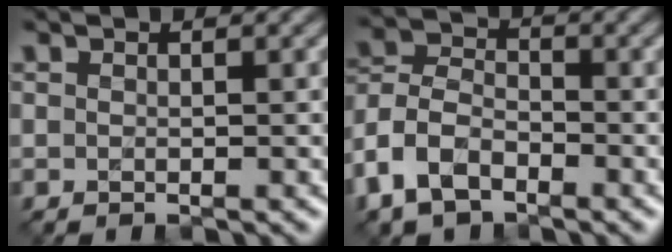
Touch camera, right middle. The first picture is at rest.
{"total": 5.8, "force": [-3.3, 3.4, 3.4], "torque": [-0.076, 0.006, -0.075]}